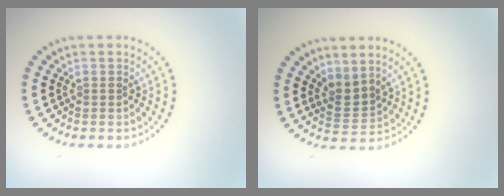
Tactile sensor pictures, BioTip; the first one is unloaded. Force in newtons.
{"total": 2.3, "press": 1.5, "slide": 1.7}